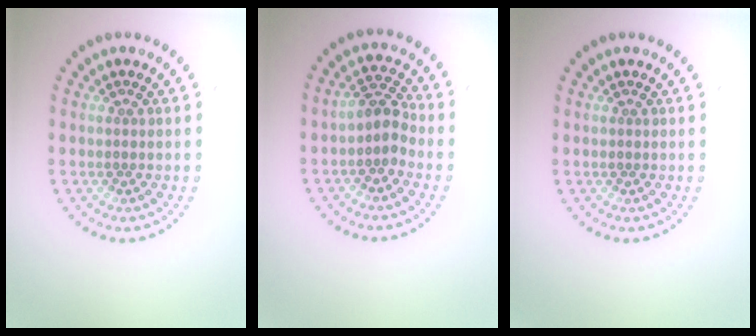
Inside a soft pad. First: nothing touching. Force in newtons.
{"total": 2.4, "press": 2.0, "slide": 1.4}
{"total": 0.0}